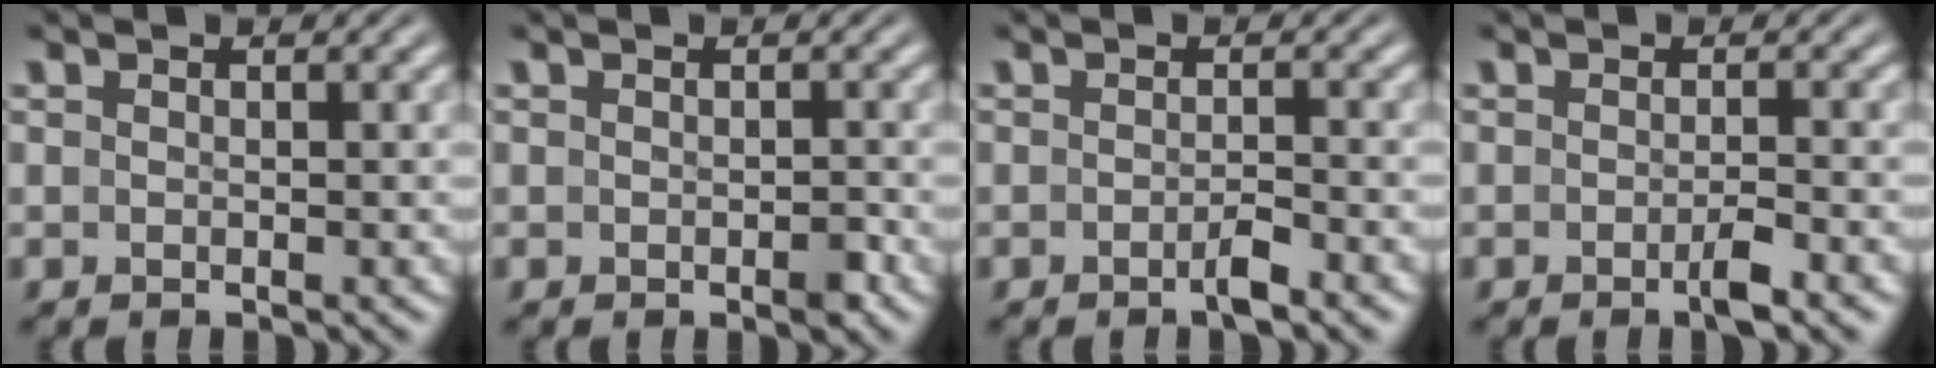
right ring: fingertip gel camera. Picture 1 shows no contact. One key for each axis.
{"total": 0.9, "fx": -0.5, "fy": 0.3, "fz": 0.6, "tx": -0.010, "ty": -0.003, "tz": -0.009}
{"total": 1.3, "fx": -1.1, "fy": -0.3, "fz": 0.8, "tx": -0.009, "ty": 0.006, "tz": -0.023}
{"total": 1.6, "fx": -1.1, "fy": -0.2, "fz": 1.2, "tx": -0.016, "ty": 0.005, "tz": -0.024}